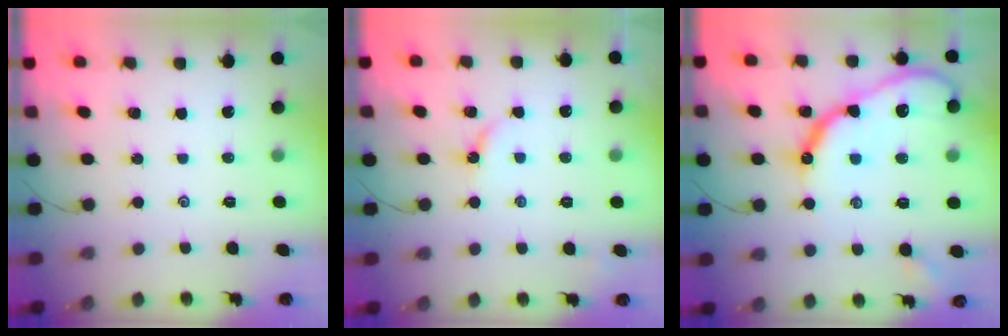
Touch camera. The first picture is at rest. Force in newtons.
{"total": 2.9, "press": 2.9, "slide": 0.4}
{"total": 18.2, "press": 18.1, "slide": 1.5}